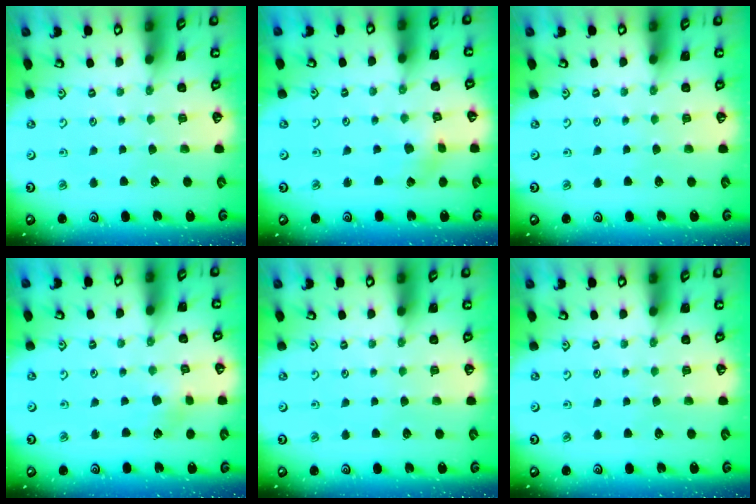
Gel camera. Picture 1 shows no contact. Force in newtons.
{"total": 0.9, "press": 0.9, "slide": 0.2}
{"total": 0.0}
{"total": 2.8, "press": 2.8, "slide": 0.5}
{"total": 0.0}
{"total": 0.0}